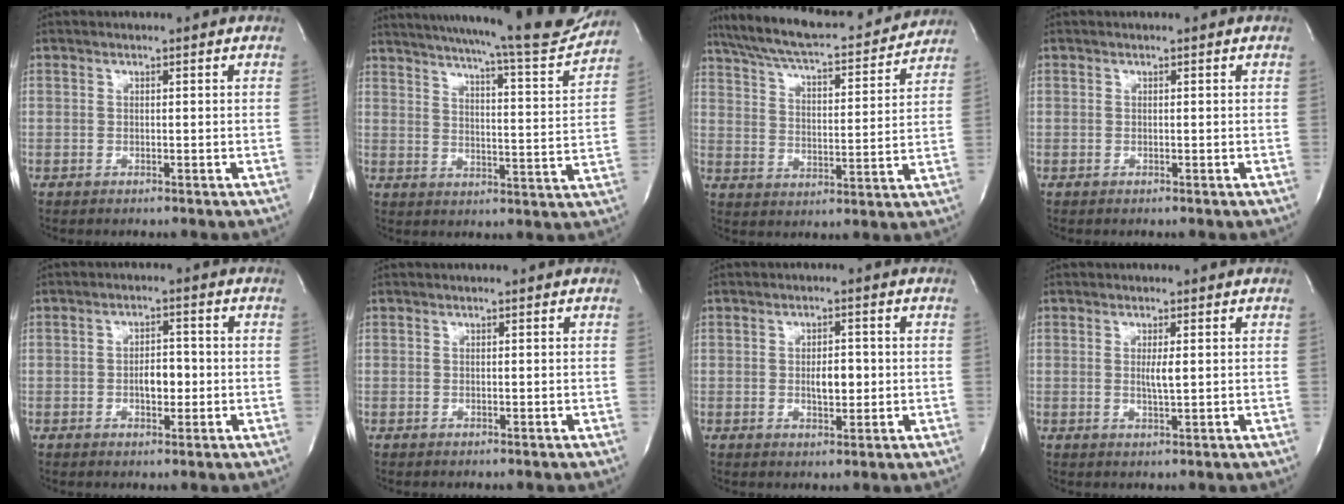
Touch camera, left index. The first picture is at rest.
{"total": 21.7, "force": [19.9, 0.8, 8.8], "torque": [-0.137, -0.055, 0.254]}
{"total": 20.0, "force": [17.8, 3.8, 8.3], "torque": [-0.139, 0.013, 0.256]}
{"total": 0.0}
{"total": 3.7, "force": [-1.0, 1.8, 3.0], "torque": [-0.046, 0.001, -0.015]}
{"total": 0.0}
{"total": 3.5, "force": [-0.5, 1.5, 3.1], "torque": [-0.050, -0.005, -0.005]}
{"total": 2.0, "force": [0.0, 0.1, 2.0], "torque": [-0.041, -0.007, 0.000]}